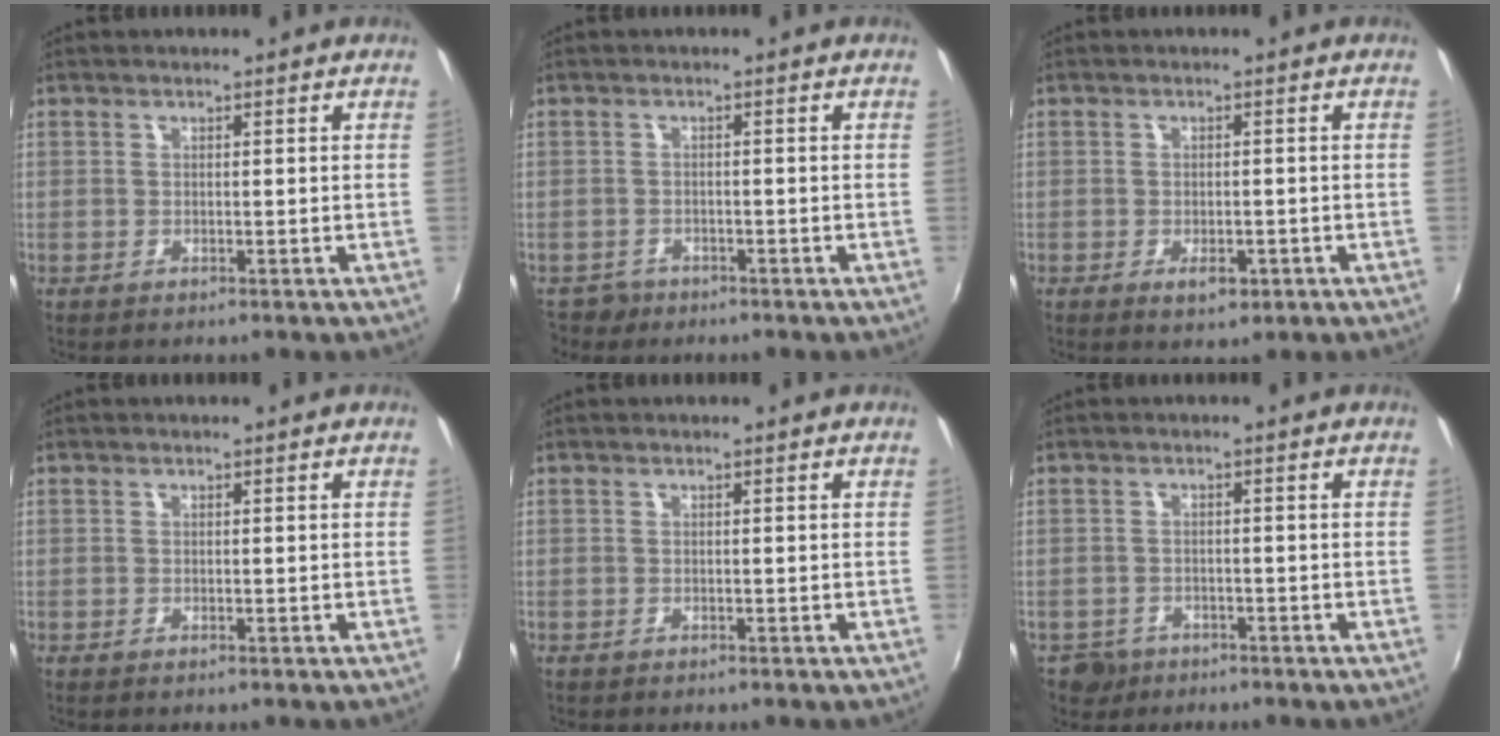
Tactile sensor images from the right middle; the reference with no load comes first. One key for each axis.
{"total": 3.0, "fx": -2.1, "fy": 2.1, "fz": 0.3, "tx": -0.015, "ty": 0.000, "tz": -0.037}
{"total": 3.2, "fx": -1.3, "fy": 1.7, "fz": 2.3, "tx": -0.045, "ty": -0.006, "tz": -0.016}
{"total": 0.0}
{"total": 0.0}
{"total": 3.9, "fx": -2.4, "fy": 2.9, "fz": 0.5, "tx": -0.024, "ty": 0.001, "tz": -0.040}